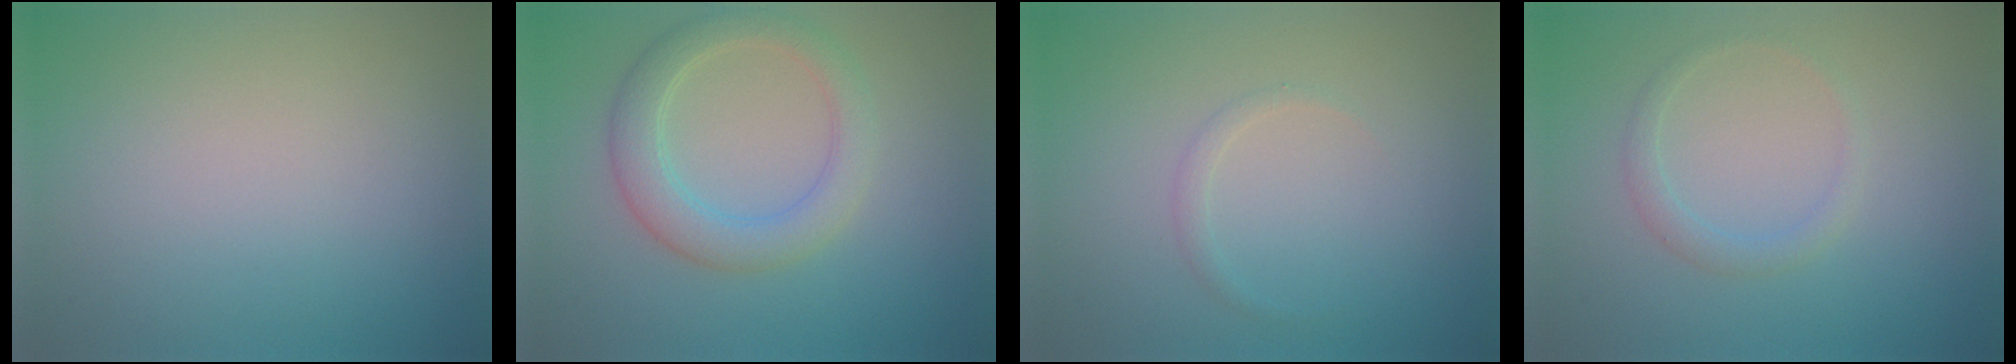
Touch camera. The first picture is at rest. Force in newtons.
{"total": 4.0, "press": 4.0, "slide": 0.2}
{"total": 0.8, "press": 0.8, "slide": 0.0}
{"total": 1.4, "press": 1.4, "slide": 0.1}